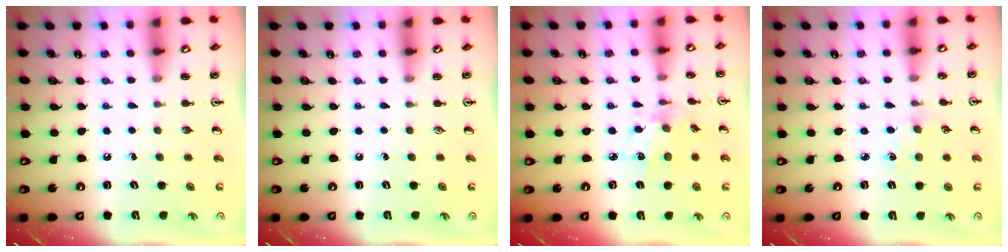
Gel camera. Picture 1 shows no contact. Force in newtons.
{"total": 0.0}
{"total": 6.5, "press": 6.5, "slide": 0.5}
{"total": 2.3, "press": 2.3, "slide": 0.3}